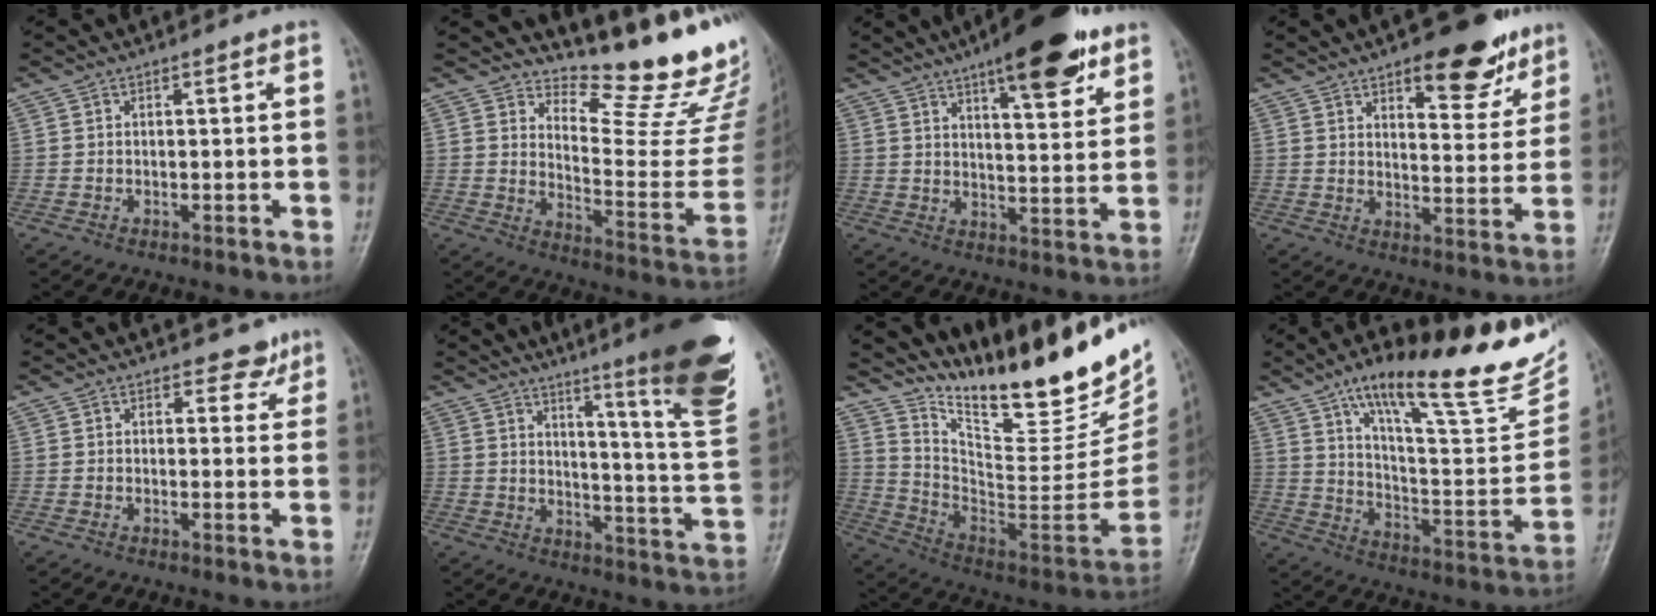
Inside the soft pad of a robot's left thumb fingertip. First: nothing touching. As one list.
[{"total": 18.9, "force": [15.9, 4.6, 9.1], "torque": [-0.082, -0.167, 0.212]}, {"total": 15.5, "force": [9.6, 4.7, 11.2], "torque": [-0.129, -0.044, 0.139]}, {"total": 14.5, "force": [9.1, 6.0, 9.6], "torque": [-0.076, -0.048, 0.126]}, {"total": 3.1, "force": [2.4, 1.9, 0.4], "torque": [0.020, -0.015, 0.023]}, {"total": 24.2, "force": [15.6, 2.1, 18.4], "torque": [-0.229, -0.096, 0.207]}, {"total": 28.5, "force": [22.0, 8.1, 16.3], "torque": [-0.211, -0.133, 0.344]}, {"total": 27.8, "force": [19.7, 7.1, 18.4], "torque": [-0.235, -0.077, 0.299]}]